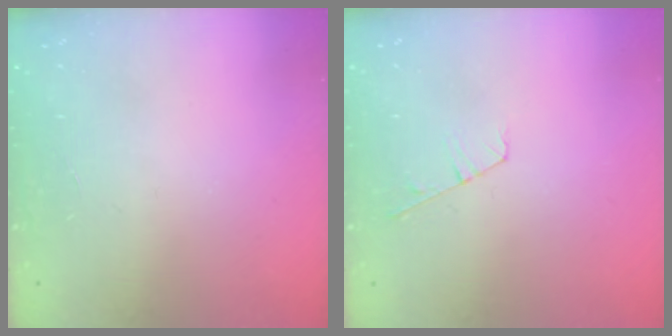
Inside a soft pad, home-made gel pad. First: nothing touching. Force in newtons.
{"total": 4.0, "press": 4.0, "slide": 0.4}